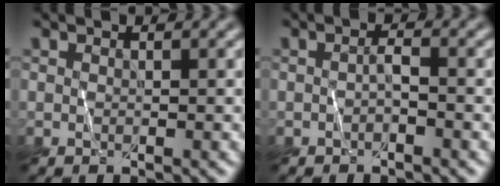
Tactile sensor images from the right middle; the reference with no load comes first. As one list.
[{"total": 0.9, "force": [-0.7, 0.1, 0.5], "torque": [-0.009, 0.006, -0.006]}]